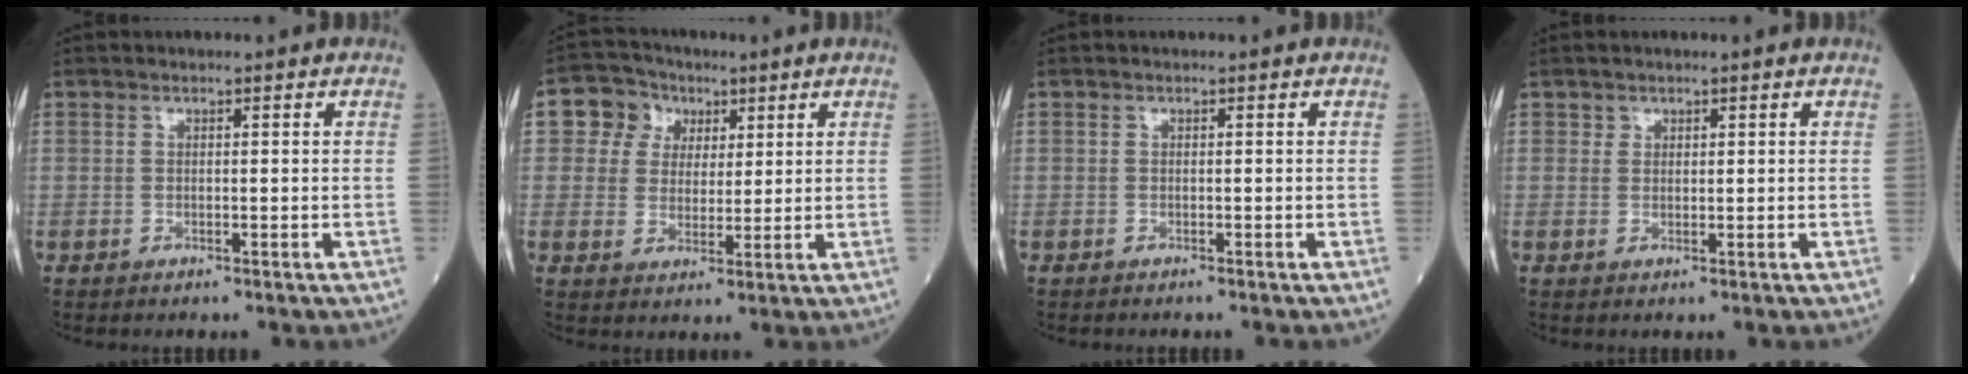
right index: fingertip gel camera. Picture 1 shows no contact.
{"total": 6.6, "force": [2.6, 5.8, 1.5], "torque": [-0.021, 0.028, 0.047]}
{"total": 1.0, "force": [-0.8, -0.1, 0.4], "torque": [0.000, 0.002, -0.009]}
{"total": 0.7, "force": [0.5, 0.5, 0.0], "torque": [0.008, 0.000, 0.008]}